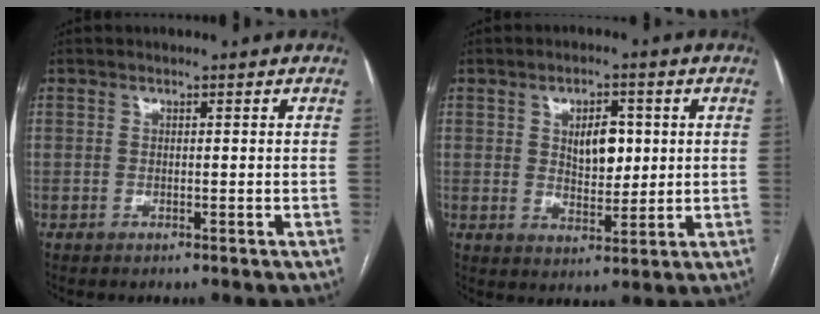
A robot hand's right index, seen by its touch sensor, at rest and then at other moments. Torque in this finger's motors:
{"motor_torque": [0.25, 0.16, 0.29, 0.05]}